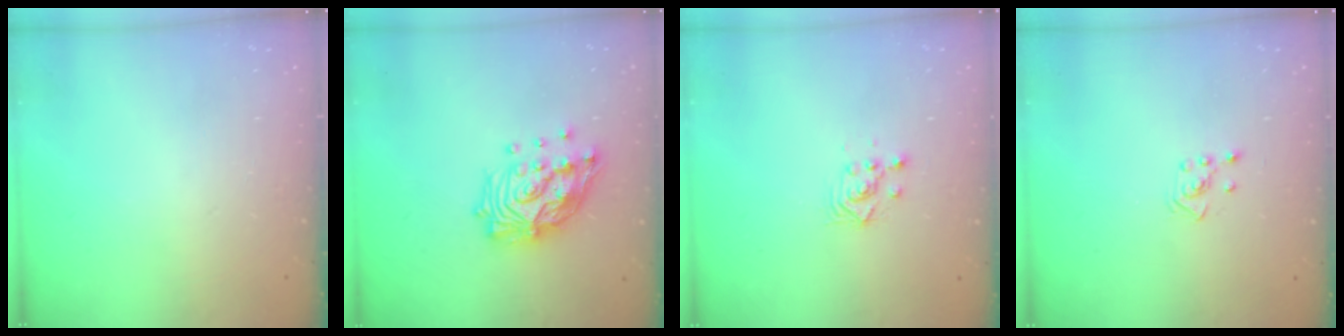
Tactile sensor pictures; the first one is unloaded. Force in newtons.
{"total": 16.7, "press": 16.6, "slide": 1.1}
{"total": 3.0, "press": 3.0, "slide": 0.1}
{"total": 2.6, "press": 2.5, "slide": 0.6}